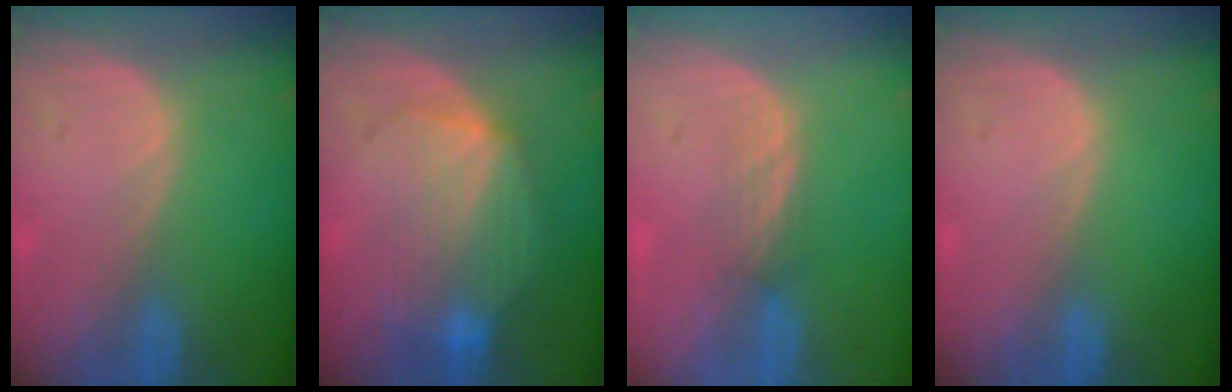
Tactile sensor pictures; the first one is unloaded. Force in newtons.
{"total": 8.5, "press": 7.9, "slide": 3.0}
{"total": 2.3, "press": 2.2, "slide": 0.6}
{"total": 0.0}